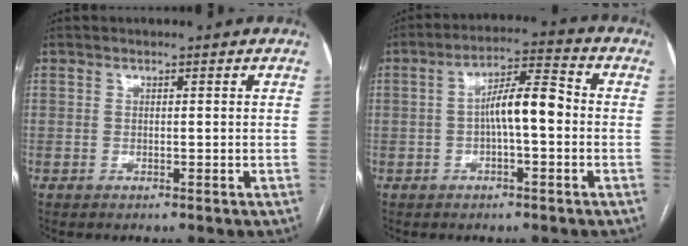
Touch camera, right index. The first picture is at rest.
{"total": 7.4, "force": [-0.6, 1.6, 7.2], "torque": [-0.127, 0.026, -0.012]}